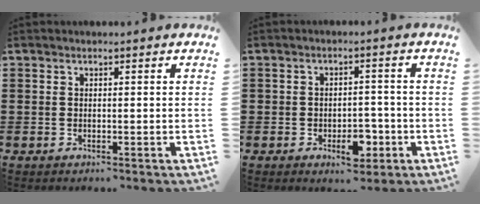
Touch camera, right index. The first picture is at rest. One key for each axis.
{"total": 5.6, "fx": -2.4, "fy": 3.2, "fz": 3.9, "tx": -0.052, "ty": 0.008, "tz": -0.042}